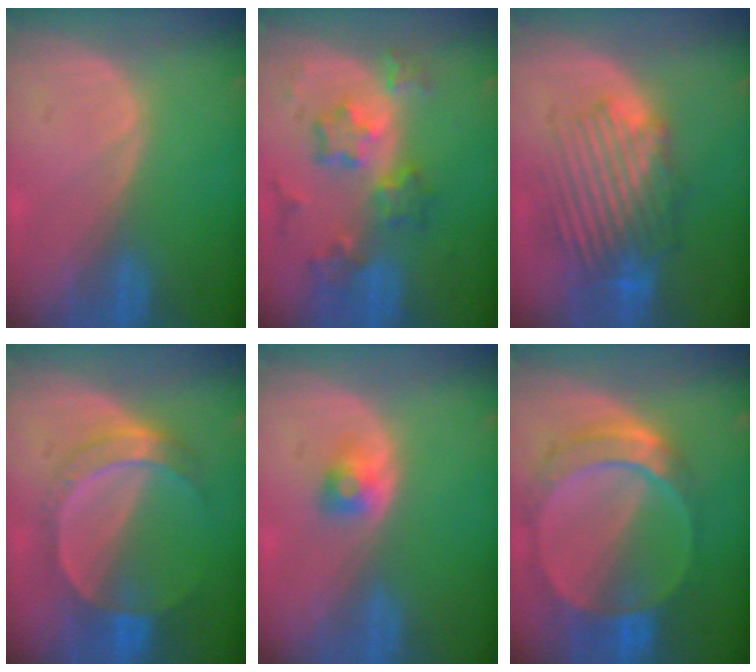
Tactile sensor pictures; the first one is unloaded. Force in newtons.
{"total": 8.6, "press": 7.6, "slide": 4.0}
{"total": 9.4, "press": 8.9, "slide": 3.1}
{"total": 7.2, "press": 6.4, "slide": 3.3}
{"total": 2.4, "press": 2.3, "slide": 0.8}
{"total": 9.5, "press": 8.2, "slide": 4.8}